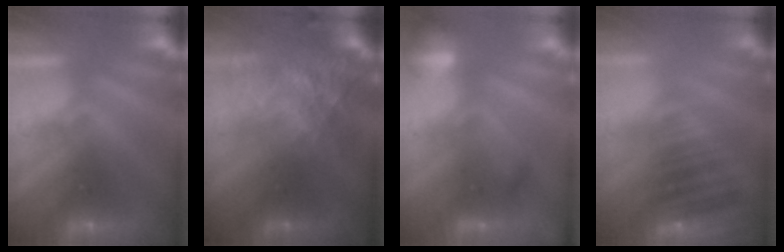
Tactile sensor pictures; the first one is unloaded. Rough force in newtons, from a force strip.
{"total": 7.1}
{"total": 2.4}
{"total": 4.6}